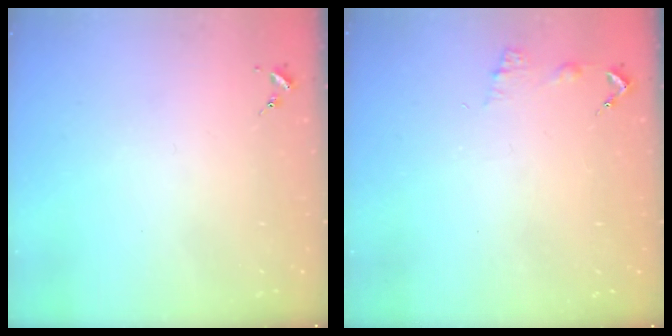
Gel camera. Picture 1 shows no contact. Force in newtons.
{"total": 6.7, "press": 6.7, "slide": 0.5}